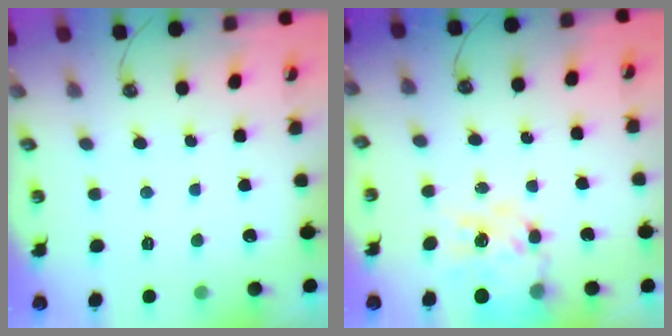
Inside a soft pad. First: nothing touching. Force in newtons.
{"total": 14.2, "press": 14.1, "slide": 1.5}